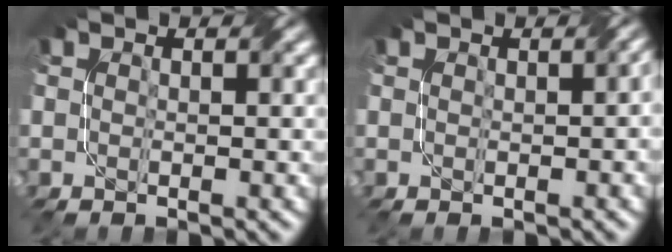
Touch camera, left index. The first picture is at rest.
{"total": 0.9, "force": [-0.6, 0.1, 0.8], "torque": [-0.005, 0.005, -0.008]}